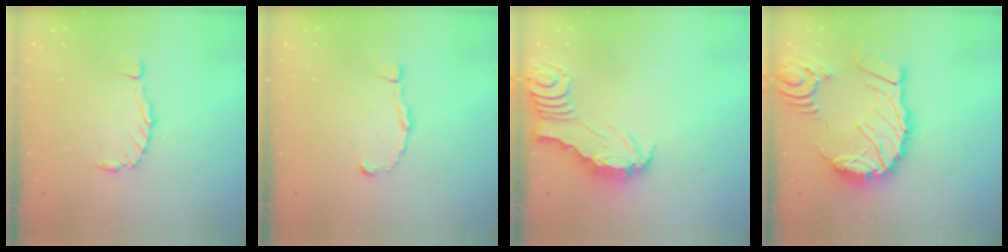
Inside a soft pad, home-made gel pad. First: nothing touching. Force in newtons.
{"total": 2.4, "press": 2.3, "slide": 0.4}
{"total": 3.0, "press": 3.0, "slide": 0.3}
{"total": 25.3, "press": 25.1, "slide": 3.2}